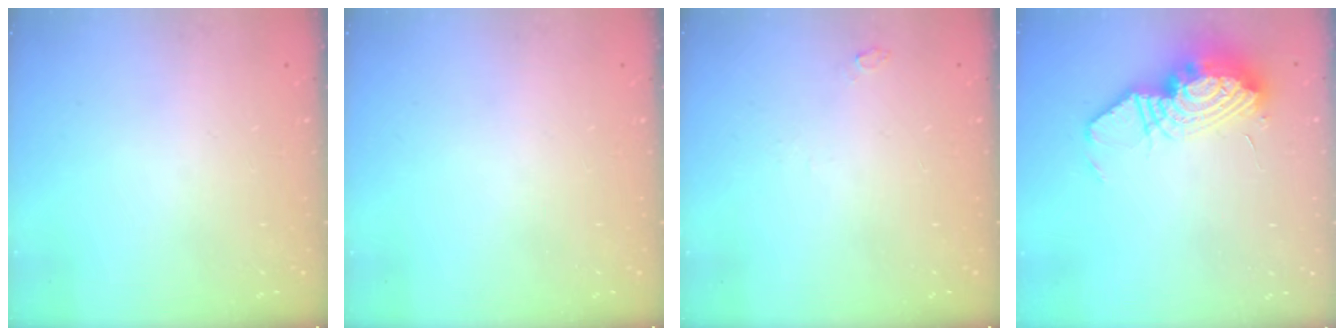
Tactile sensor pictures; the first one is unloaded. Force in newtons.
{"total": 0.0}
{"total": 11.4, "press": 3.1, "slide": 11.0}
{"total": 17.0, "press": 15.4, "slide": 7.2}